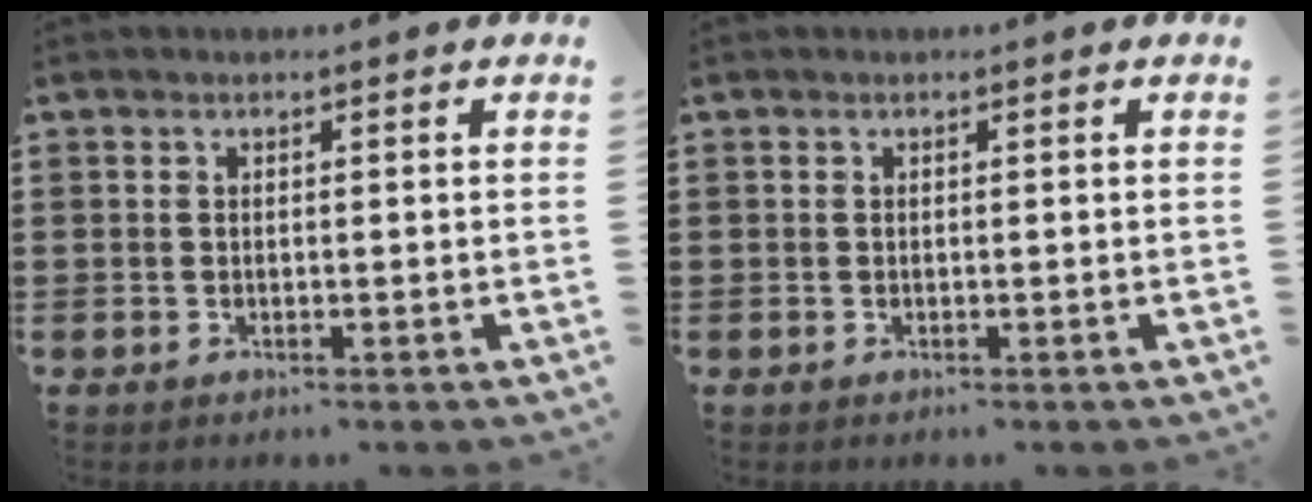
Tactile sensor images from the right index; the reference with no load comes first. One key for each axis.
{"total": 0.0}